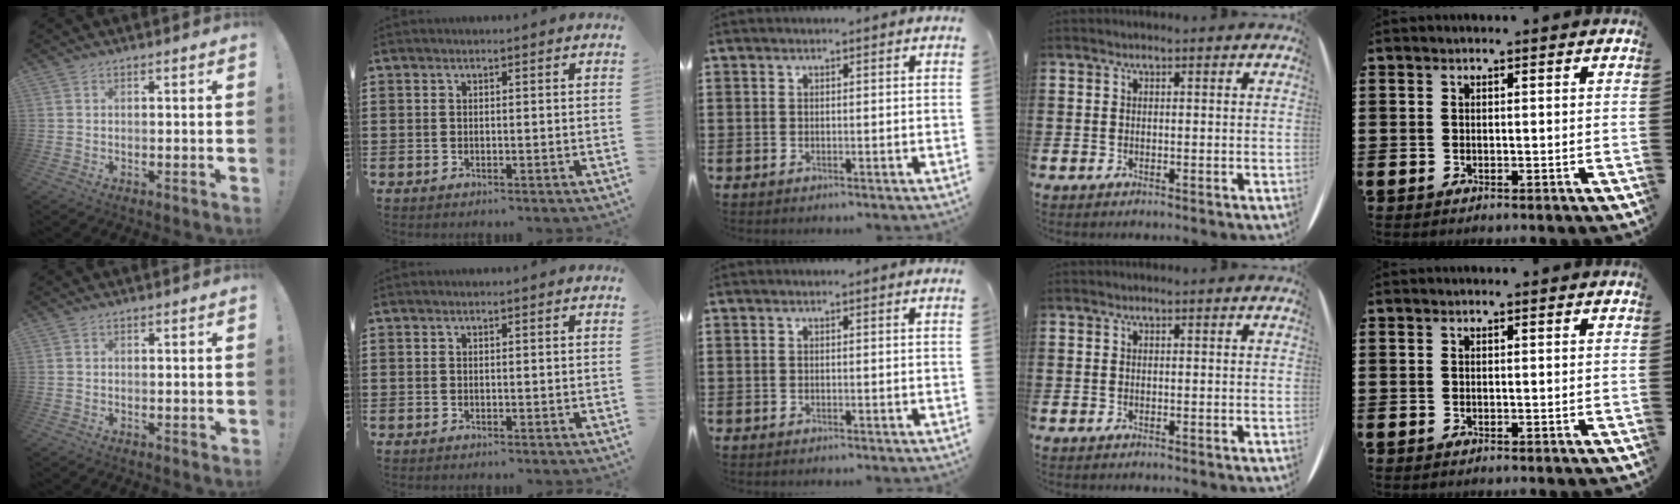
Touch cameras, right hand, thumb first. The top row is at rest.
{"thumb": {"total": 0.5, "force": [0.3, 0.3, 0.3], "torque": [-0.001, 0.000, 0.004]}}